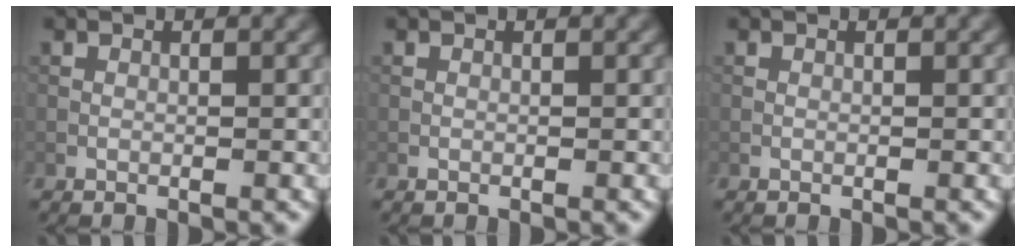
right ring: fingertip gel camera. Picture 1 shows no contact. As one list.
[{"total": 0.0}, {"total": 0.0}]